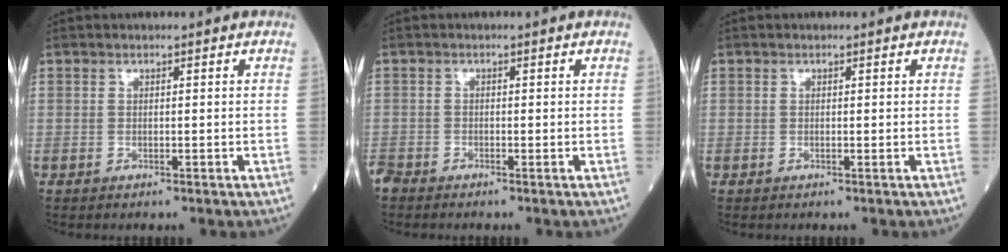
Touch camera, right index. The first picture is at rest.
{"total": 2.1, "force": [-2.0, 0.5, 0.3], "torque": [-0.009, -0.007, -0.038]}
{"total": 0.0}